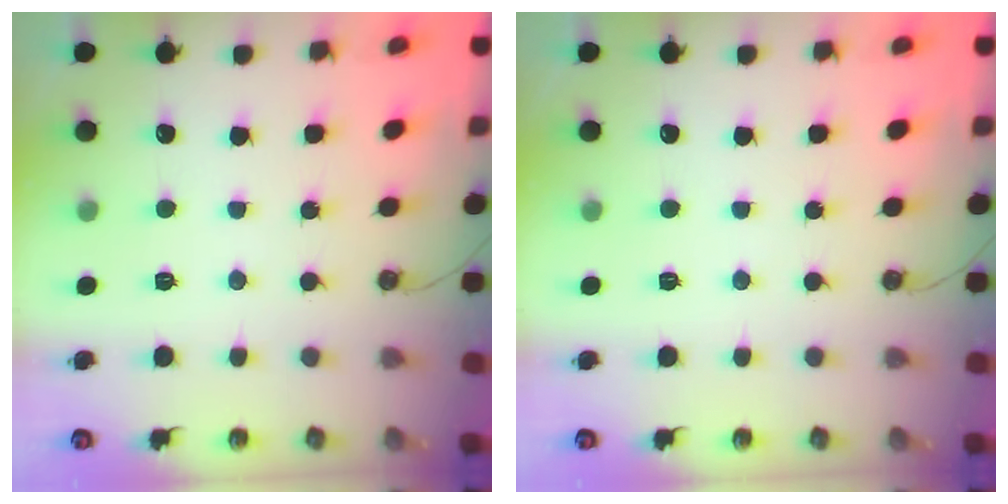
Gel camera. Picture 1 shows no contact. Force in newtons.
{"total": 0.0}